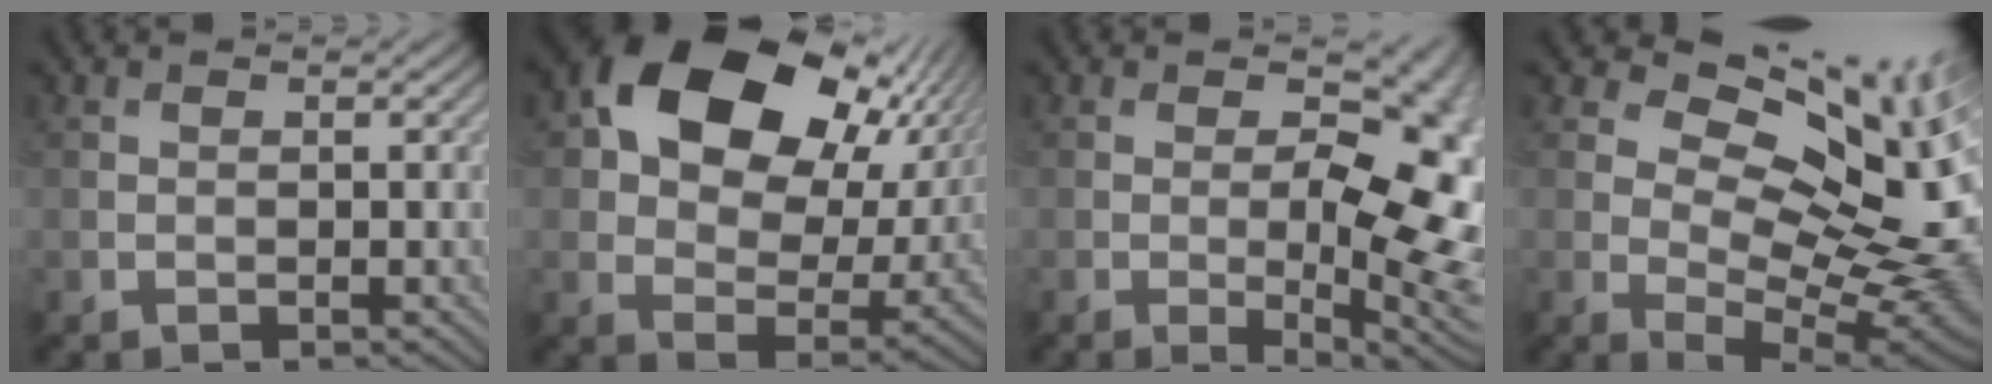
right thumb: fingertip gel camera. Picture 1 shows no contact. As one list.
[{"total": 18.8, "force": [7.4, 12.2, 12.2], "torque": [-0.201, 0.027, 0.126]}, {"total": 13.7, "force": [0.1, 5.9, 12.4], "torque": [-0.156, -0.005, 0.004]}, {"total": 15.1, "force": [5.0, 8.4, 11.5], "torque": [-0.177, 0.009, 0.088]}]